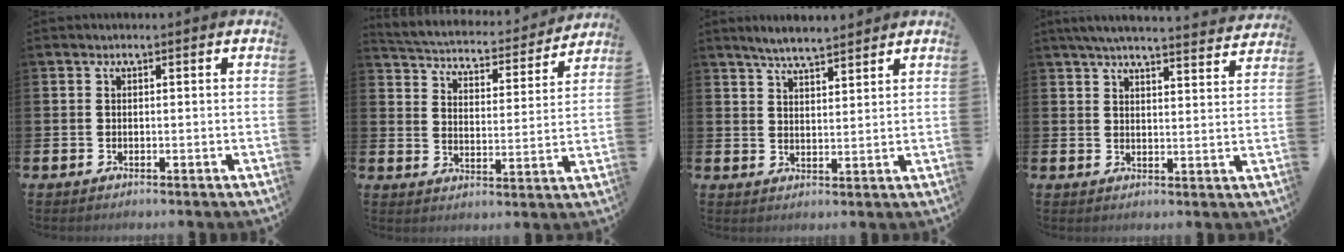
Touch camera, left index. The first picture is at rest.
{"total": 4.4, "force": [4.2, 0.9, 0.6], "torque": [-0.037, -0.041, 0.065]}
{"total": 4.9, "force": [4.7, 0.4, 1.1], "torque": [-0.027, -0.022, 0.085]}
{"total": 5.3, "force": [5.1, 0.0, 1.4], "torque": [-0.036, -0.031, 0.089]}